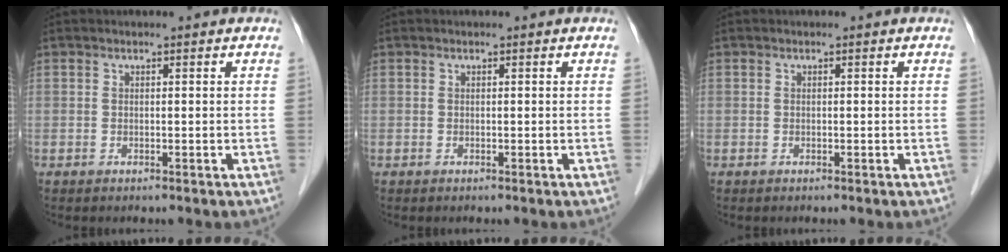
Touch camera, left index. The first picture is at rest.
{"total": 0.0}
{"total": 0.0}